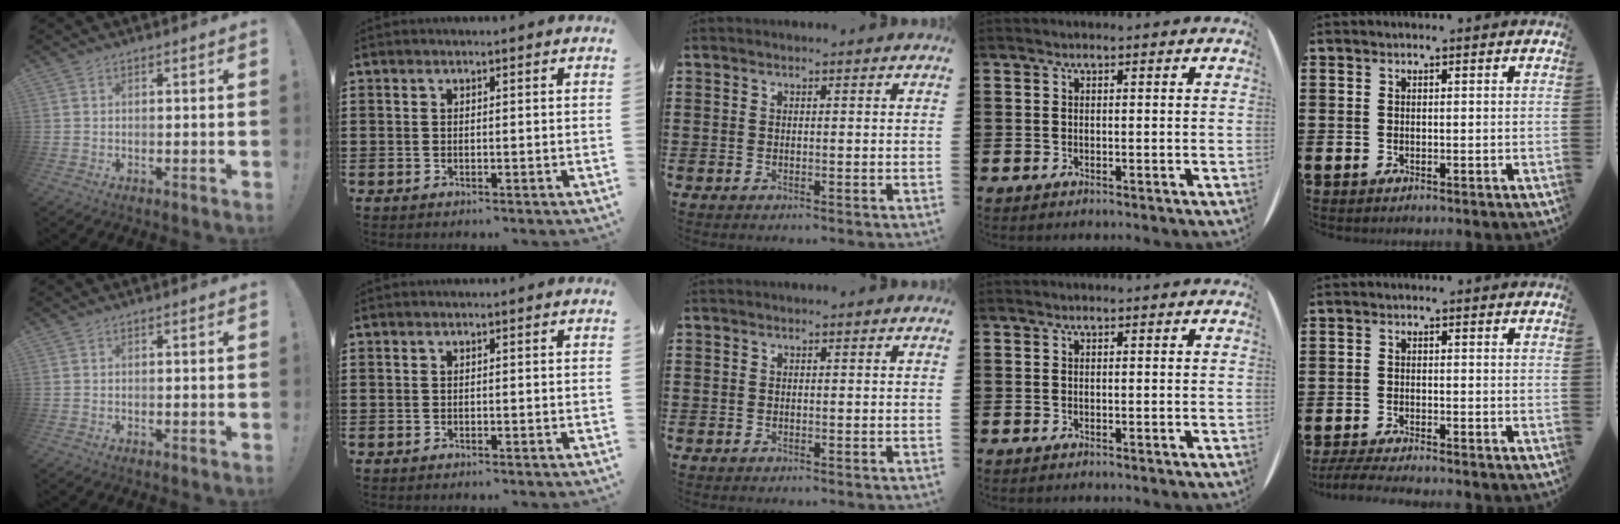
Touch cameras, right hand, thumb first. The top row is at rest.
{"little": {"total": 2.2, "force": [-2.0, -0.1, 0.9], "torque": [-0.013, 0.002, -0.038]}}